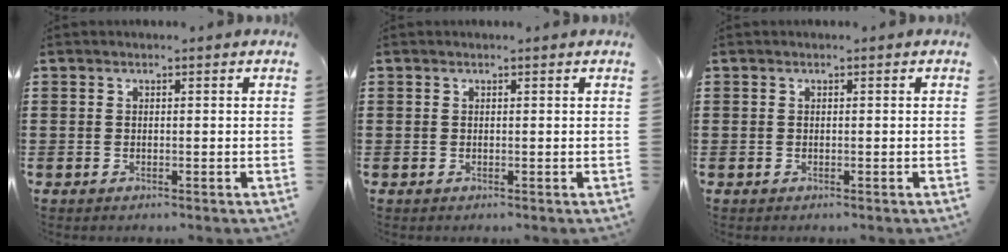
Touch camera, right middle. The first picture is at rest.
{"total": 0.0}
{"total": 0.0}